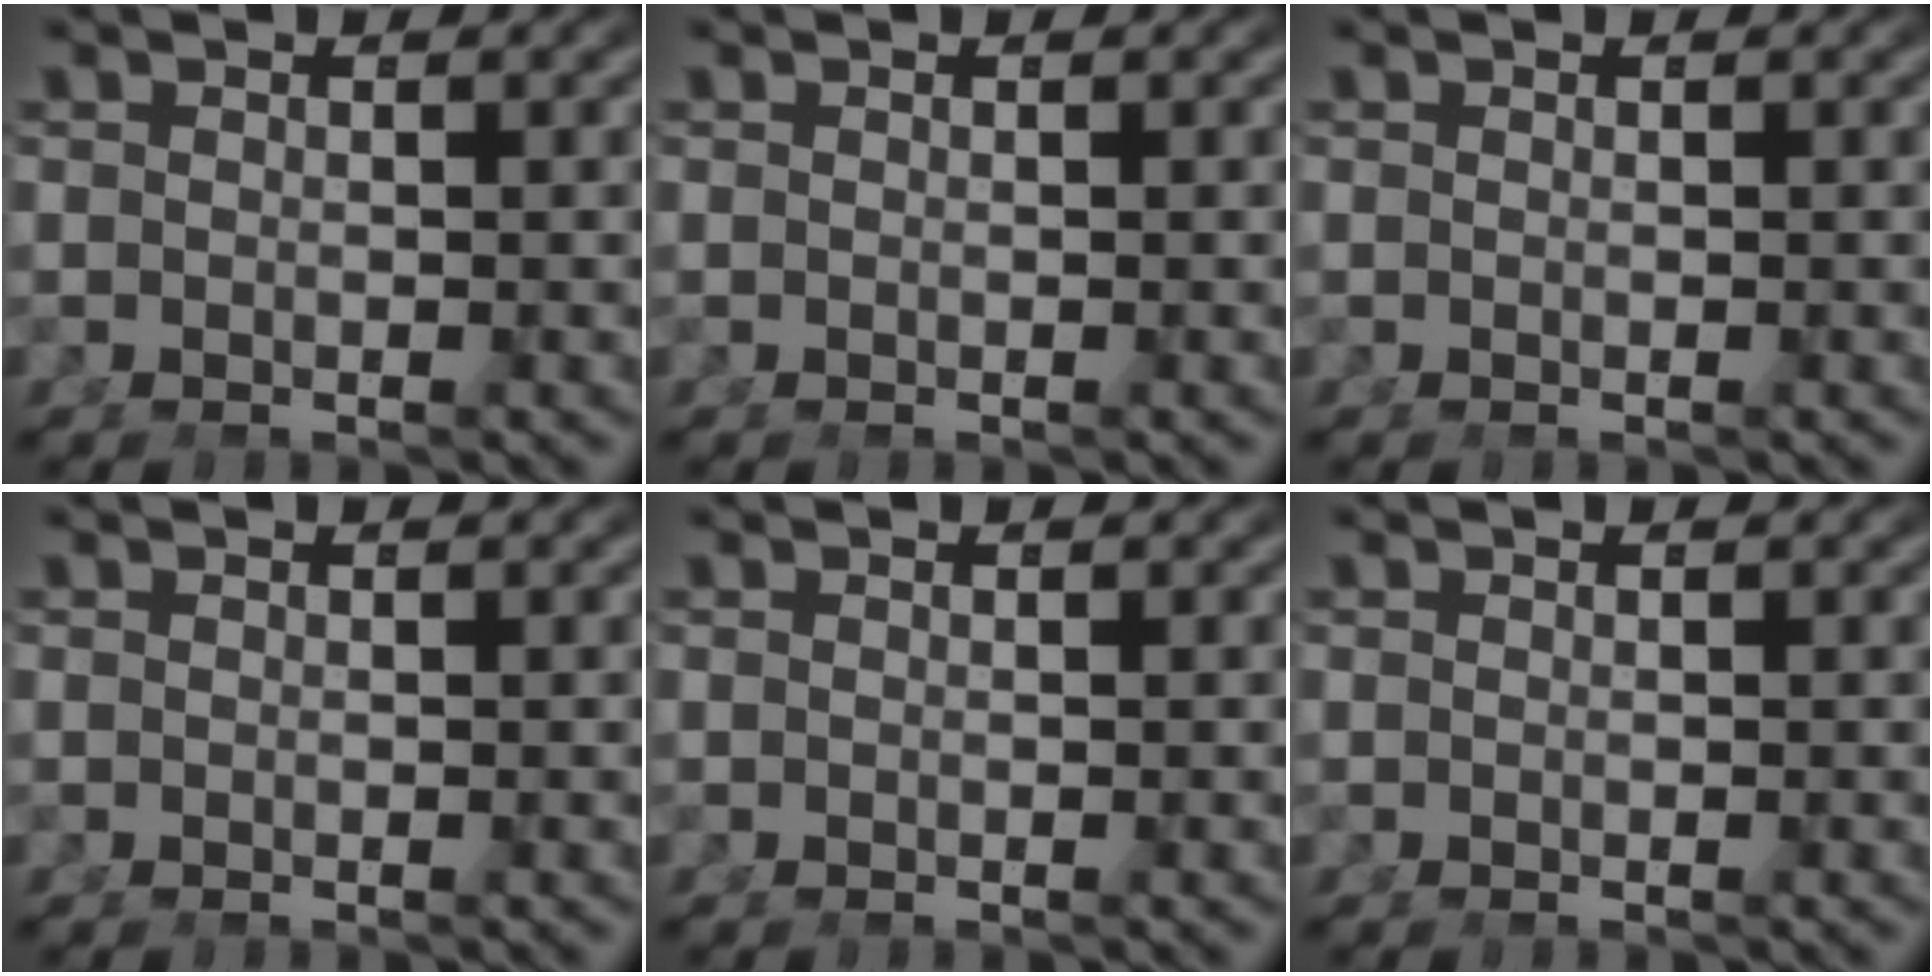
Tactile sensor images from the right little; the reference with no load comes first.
{"total": 0.0}
{"total": 0.0}
{"total": 0.0}
{"total": 0.0}
{"total": 0.0}